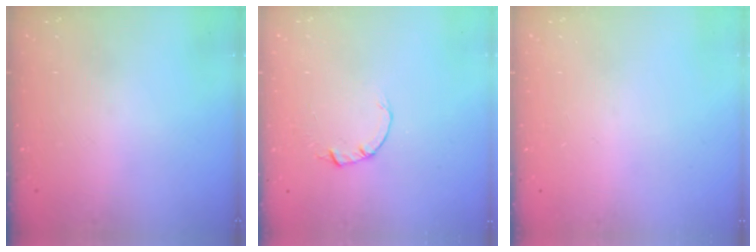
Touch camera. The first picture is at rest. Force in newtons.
{"total": 2.0, "press": 2.0, "slide": 0.3}
{"total": 0.0}